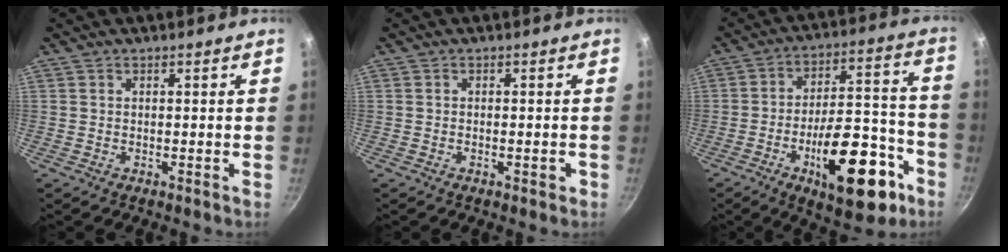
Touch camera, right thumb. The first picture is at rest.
{"total": 1.6, "force": [-0.7, 0.6, 1.4], "torque": [-0.016, 0.004, -0.011]}
{"total": 21.5, "force": [-9.6, 9.3, 16.9], "torque": [-0.199, 0.060, -0.130]}